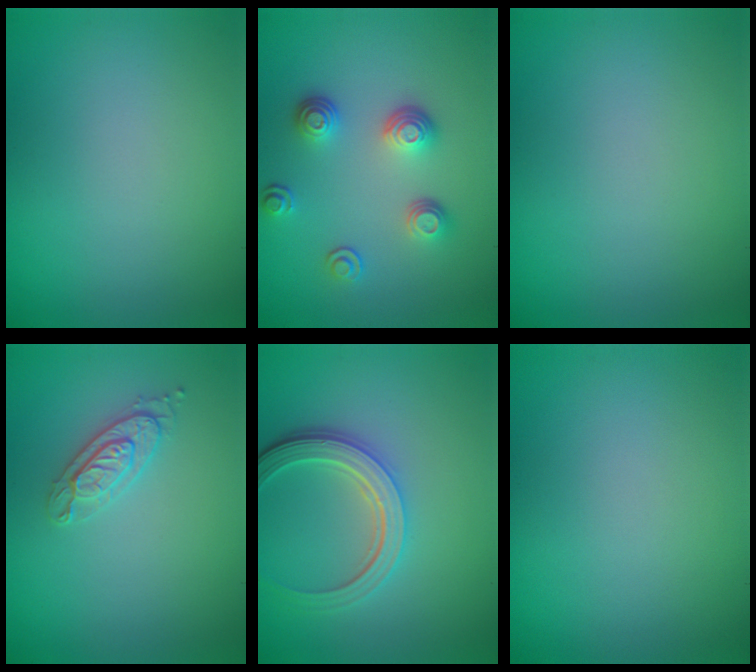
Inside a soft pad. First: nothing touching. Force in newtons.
{"total": 3.4, "press": 2.7, "slide": 2.0}
{"total": 0.0}
{"total": 2.2, "press": 2.2, "slide": 0.3}
{"total": 4.6, "press": 3.5, "slide": 3.0}
{"total": 0.0}